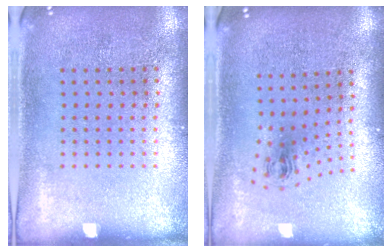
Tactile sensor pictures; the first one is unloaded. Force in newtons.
{"total": 0.8, "press": 0.3, "slide": 0.7}